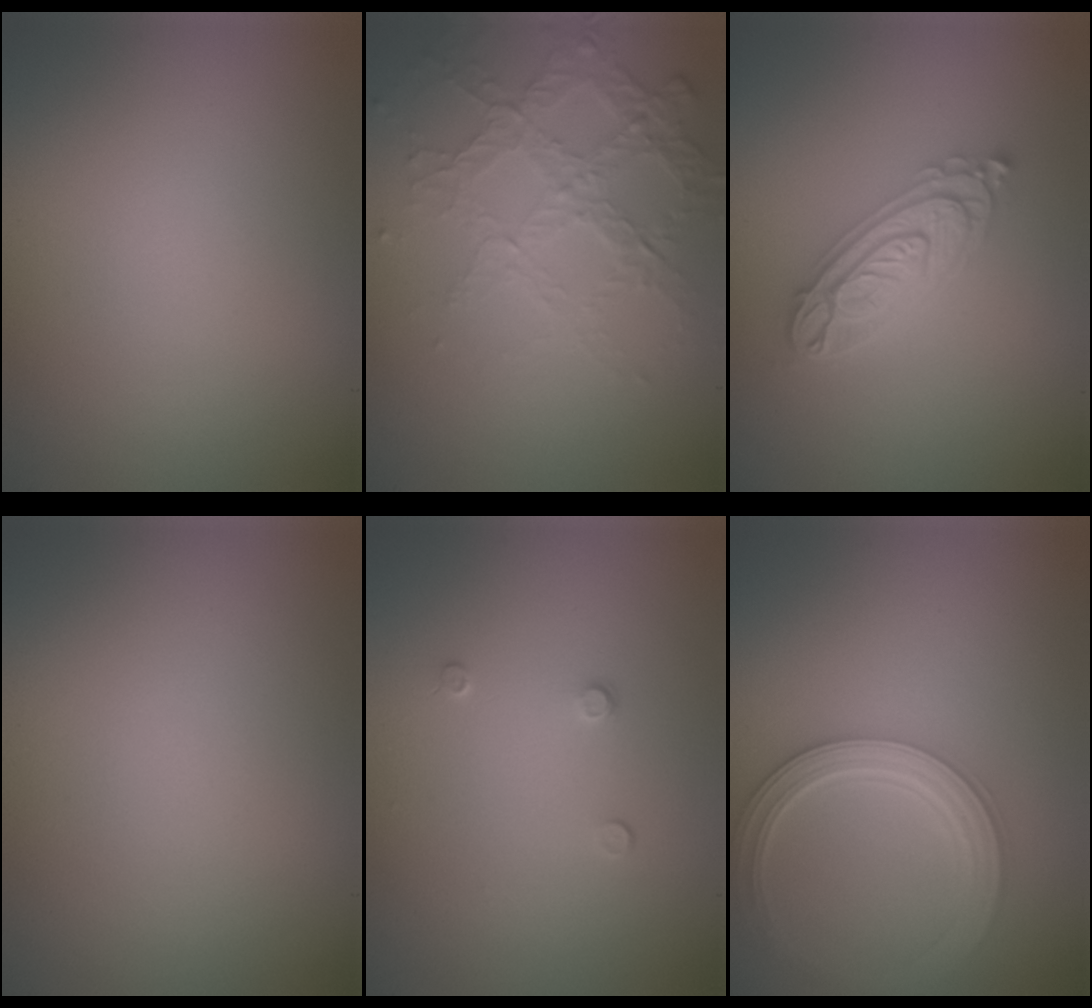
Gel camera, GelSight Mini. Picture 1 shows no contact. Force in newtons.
{"total": 4.2, "press": 3.0, "slide": 2.9}
{"total": 4.4, "press": 4.3, "slide": 0.8}
{"total": 0.0}
{"total": 0.8, "press": 0.4, "slide": 0.6}
{"total": 4.5, "press": 4.0, "slide": 2.0}